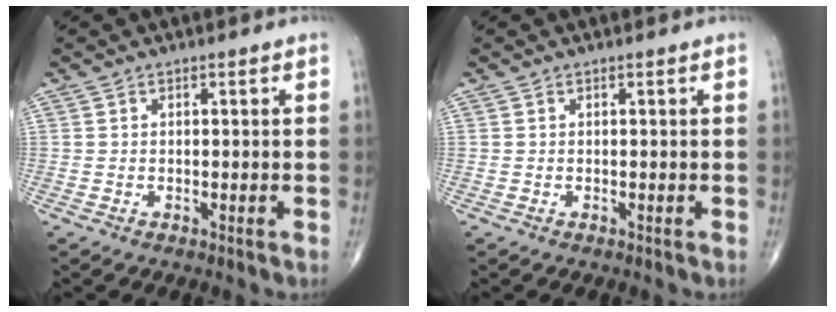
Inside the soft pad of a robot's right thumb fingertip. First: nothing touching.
{"total": 0.0}